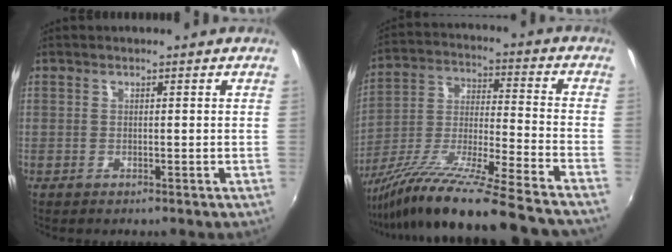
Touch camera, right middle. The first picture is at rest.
{"total": 24.1, "force": [-20.2, -1.1, 13.0], "torque": [-0.217, -0.058, -0.333]}